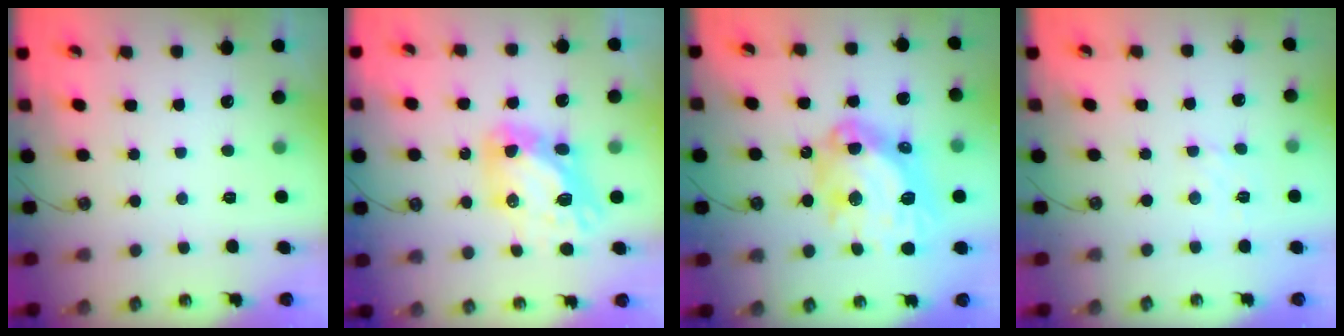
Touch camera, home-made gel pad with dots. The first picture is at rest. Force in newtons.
{"total": 12.5, "press": 12.5, "slide": 1.2}
{"total": 20.4, "press": 20.3, "slide": 1.9}
{"total": 1.6, "press": 1.5, "slide": 0.5}